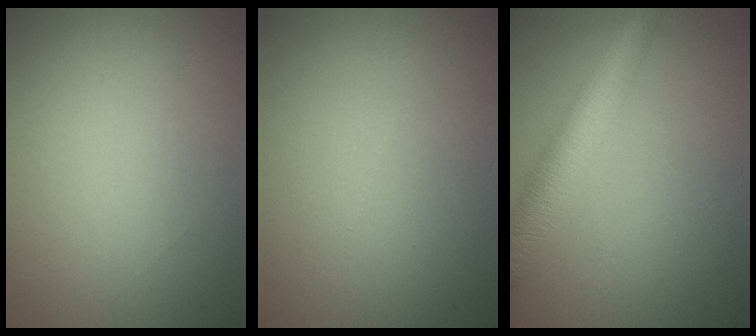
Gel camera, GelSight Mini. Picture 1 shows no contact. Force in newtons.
{"total": 0.0}
{"total": 5.6, "press": 5.6, "slide": 0.1}